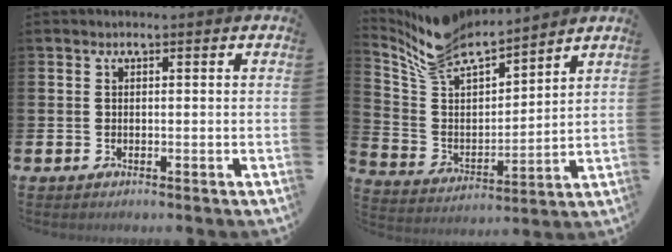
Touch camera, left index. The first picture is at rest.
{"total": 8.6, "force": [8.1, 2.2, 1.9], "torque": [-0.085, -0.055, 0.146]}